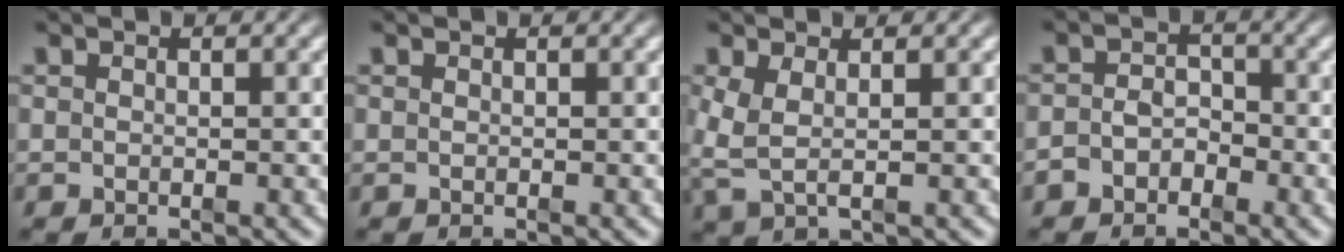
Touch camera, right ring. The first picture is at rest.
{"total": 0.0}
{"total": 3.2, "force": [-0.1, 2.0, 2.5], "torque": [-0.072, -0.023, 0.009]}
{"total": 3.1, "force": [-1.9, 2.4, 0.8], "torque": [-0.011, -0.014, -0.032]}